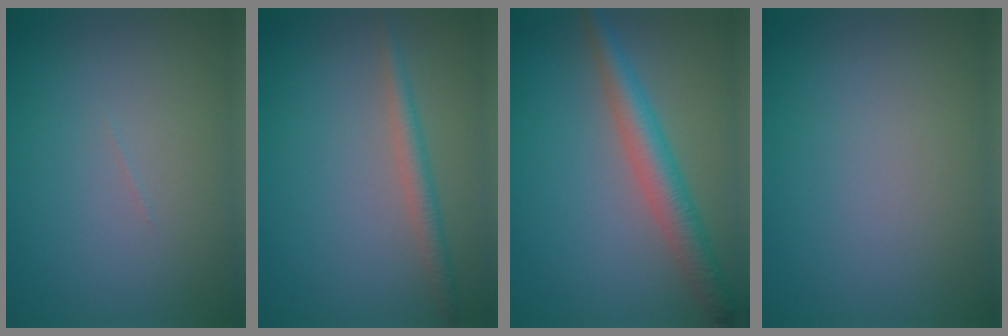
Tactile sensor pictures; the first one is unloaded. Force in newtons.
{"total": 2.0, "press": 2.0, "slide": 0.0}
{"total": 4.2, "press": 4.2, "slide": 0.1}
{"total": 0.0}